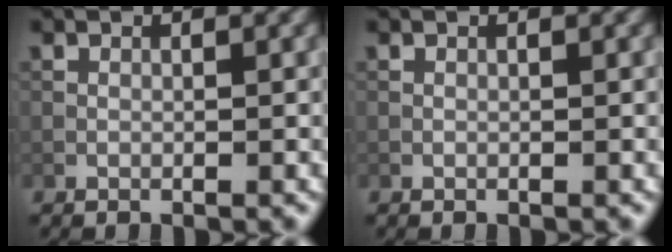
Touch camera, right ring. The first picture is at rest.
{"total": 0.0}